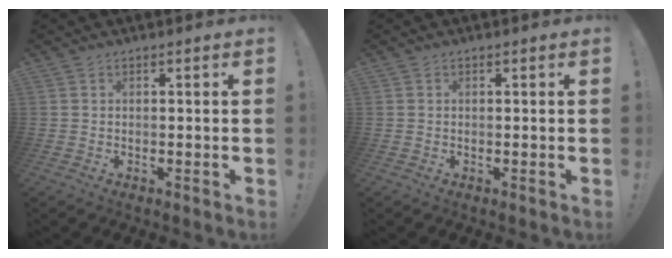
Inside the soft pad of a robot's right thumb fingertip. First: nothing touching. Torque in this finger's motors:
{"motor_torque": [-0.01, 0.08, -0.10, 0.12, 0.11]}